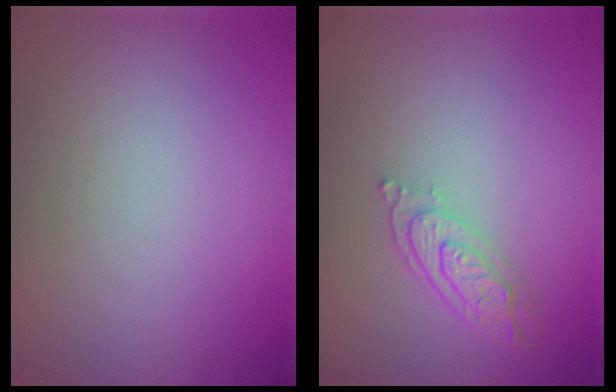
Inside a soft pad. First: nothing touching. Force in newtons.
{"total": 3.4, "press": 2.7, "slide": 2.1}